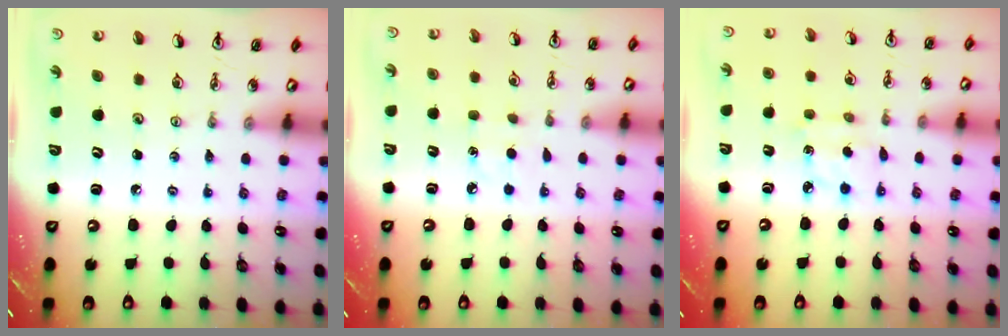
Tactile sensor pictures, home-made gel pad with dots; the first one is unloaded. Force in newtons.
{"total": 4.5, "press": 4.5, "slide": 0.5}
{"total": 5.5, "press": 5.5, "slide": 0.5}